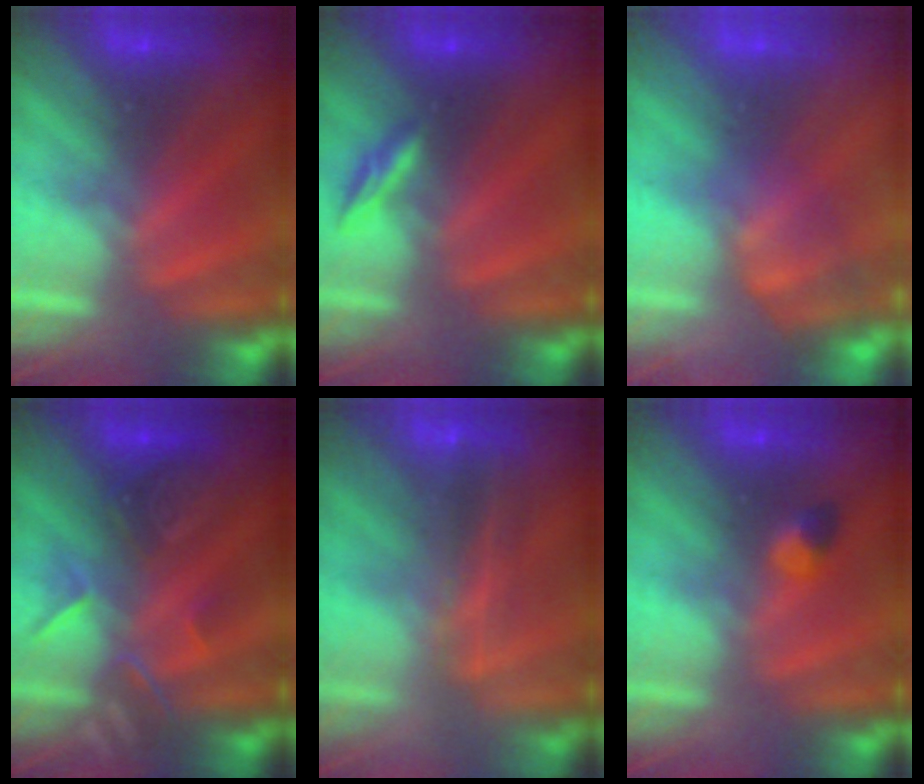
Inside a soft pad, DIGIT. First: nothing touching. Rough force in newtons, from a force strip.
{"total": 2.3}
{"total": 3.6}
{"total": 2.4}
{"total": 2.4}
{"total": 2.6}